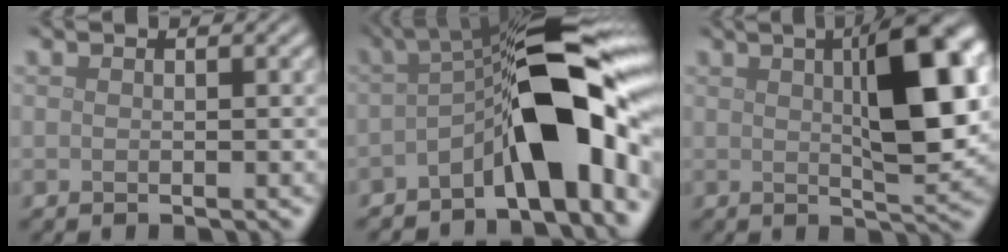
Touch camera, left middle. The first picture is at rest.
{"total": 11.1, "force": [-2.6, 4.0, 10.0], "torque": [-0.151, 0.013, -0.053]}
{"total": 10.0, "force": [2.2, 3.3, 9.2], "torque": [-0.126, 0.006, 0.036]}